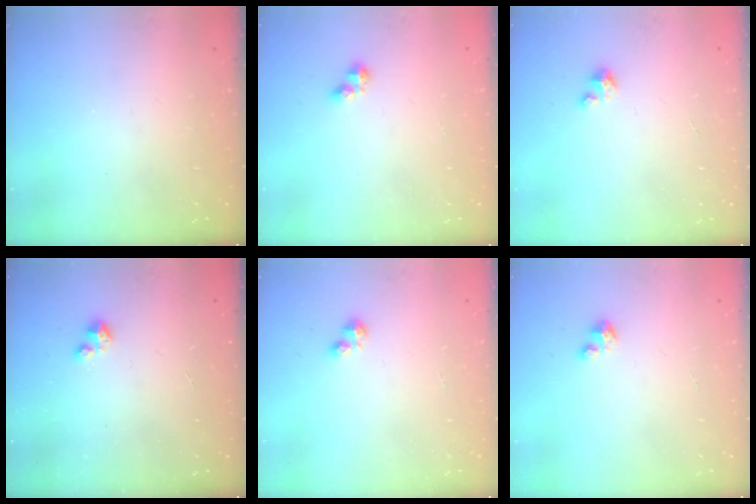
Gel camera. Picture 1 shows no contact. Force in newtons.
{"total": 2.8, "press": 2.8, "slide": 0.4}
{"total": 2.7, "press": 2.7, "slide": 0.1}
{"total": 1.8, "press": 1.8, "slide": 0.2}
{"total": 2.1, "press": 2.1, "slide": 0.3}
{"total": 1.7, "press": 1.6, "slide": 0.1}